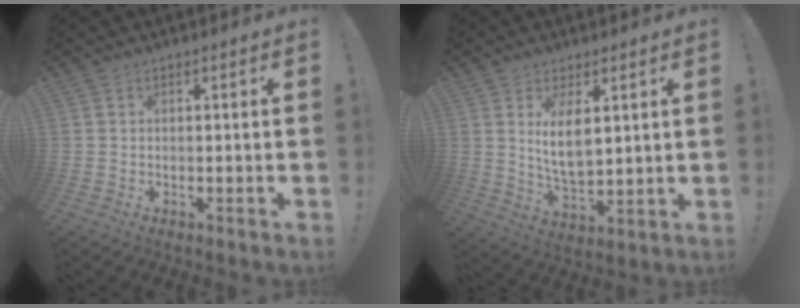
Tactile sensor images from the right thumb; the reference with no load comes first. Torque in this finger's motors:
{"motor_torque": [-0.12, 0.32, 0.17, 0.57, 0.10]}